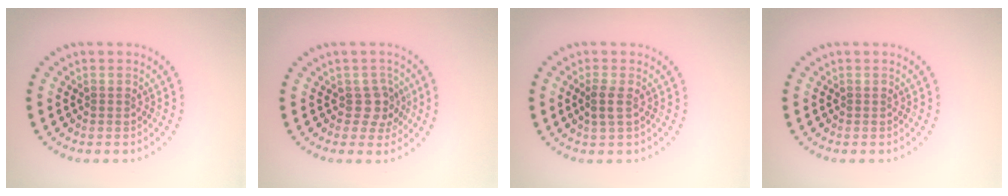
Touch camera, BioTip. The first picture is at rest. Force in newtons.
{"total": 2.3, "press": 2.0, "slide": 1.1}
{"total": 1.5, "press": 1.3, "slide": 0.8}
{"total": 0.0}